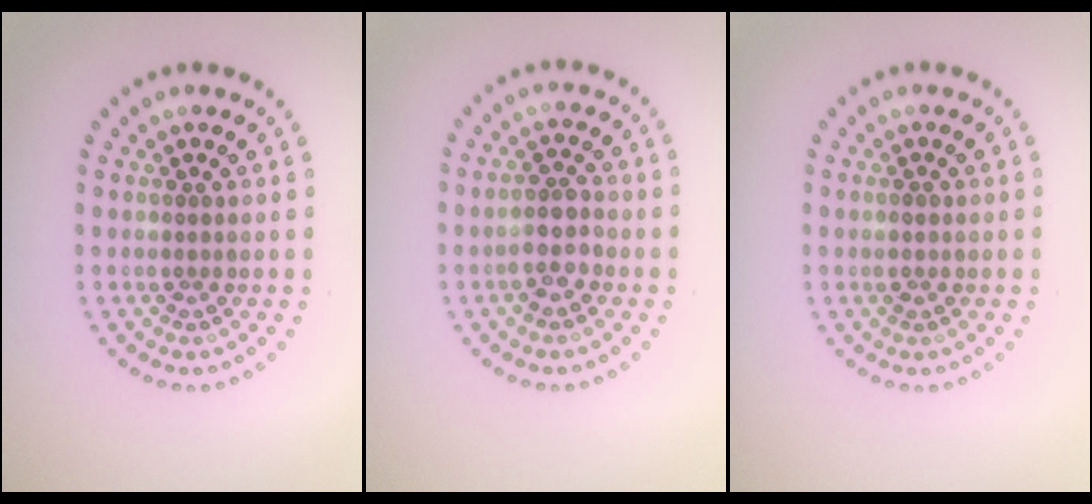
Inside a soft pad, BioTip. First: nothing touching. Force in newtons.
{"total": 2.5, "press": 2.3, "slide": 0.9}
{"total": 1.0, "press": 1.0, "slide": 0.2}